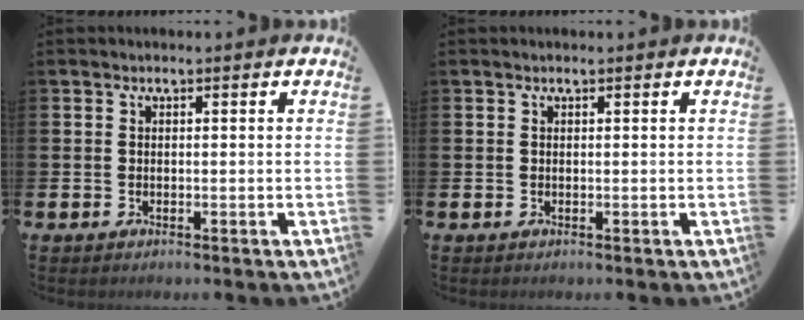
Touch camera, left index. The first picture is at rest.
{"total": 0.0}